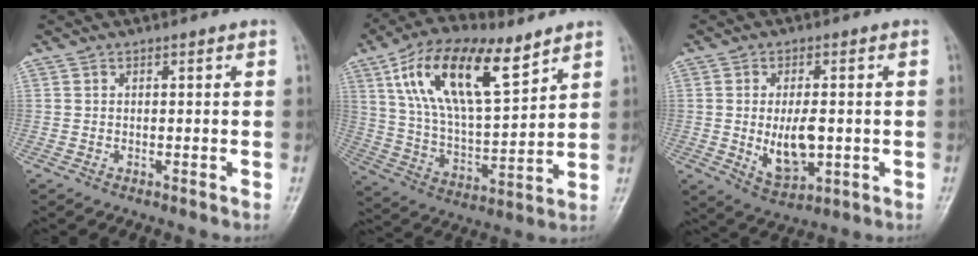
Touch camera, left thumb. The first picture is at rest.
{"total": 20.0, "force": [10.2, 8.4, 15.0], "torque": [-0.245, -0.031, 0.188]}
{"total": 8.7, "force": [-0.9, 4.6, 7.4], "torque": [-0.117, -0.007, -0.004]}